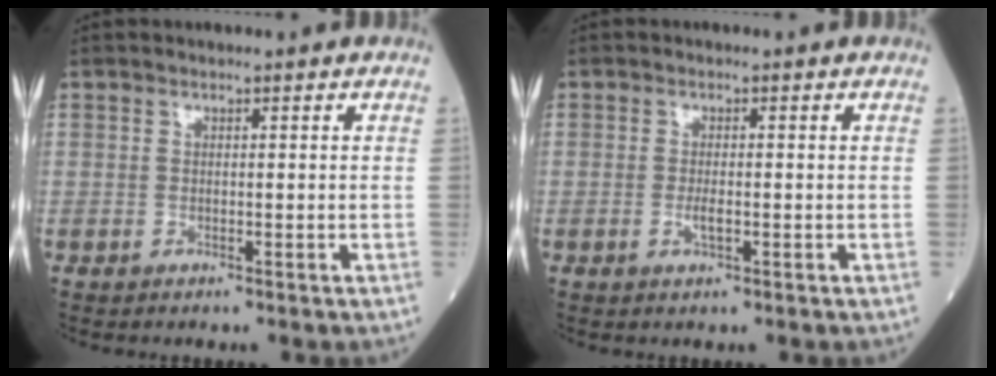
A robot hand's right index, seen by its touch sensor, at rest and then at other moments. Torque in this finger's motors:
{"motor_torque": [0.30, -0.10, 0.21, 0.05]}